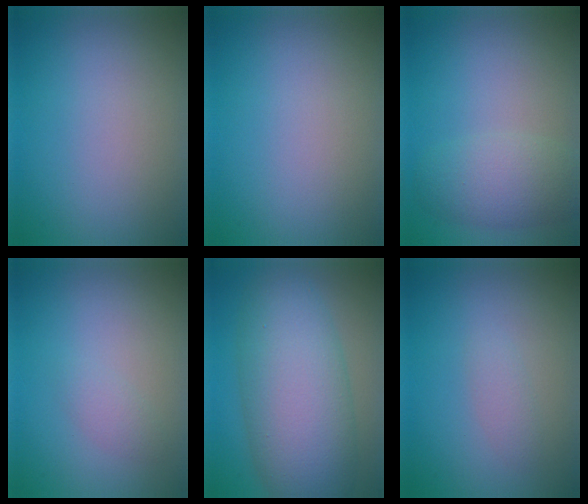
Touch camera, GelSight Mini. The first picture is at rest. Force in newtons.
{"total": 0.0}
{"total": 3.6, "press": 3.6, "slide": 0.2}
{"total": 1.1, "press": 1.1, "slide": 0.0}
{"total": 10.1, "press": 10.1, "slide": 0.2}
{"total": 1.2, "press": 1.2, "slide": 0.1}